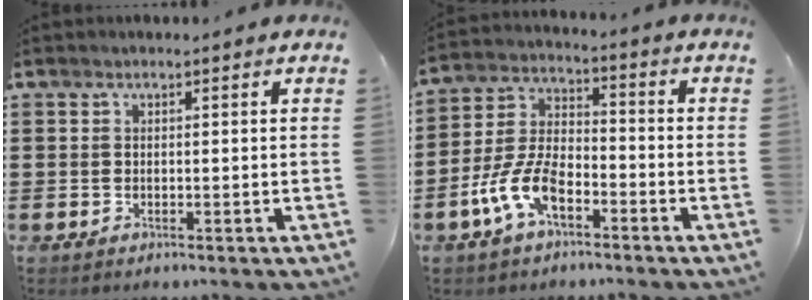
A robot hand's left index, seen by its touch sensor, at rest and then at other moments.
{"total": 8.7, "force": [-5.1, 3.8, 5.9], "torque": [-0.151, -0.004, -0.102]}